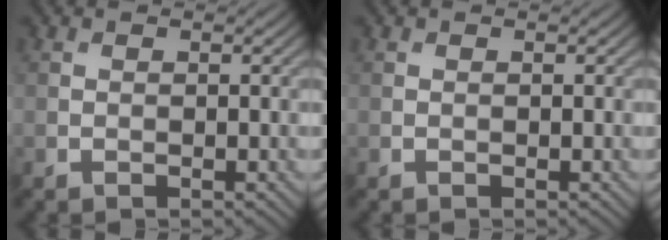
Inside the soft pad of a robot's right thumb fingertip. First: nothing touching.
{"total": 0.0}